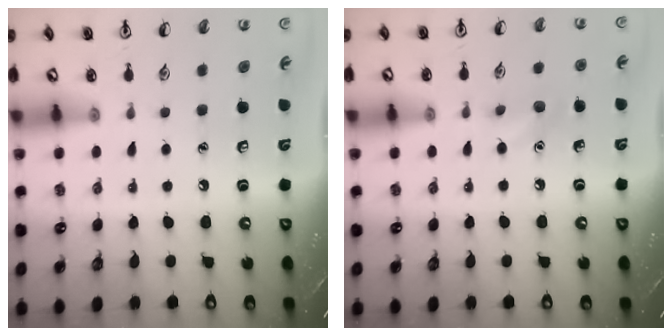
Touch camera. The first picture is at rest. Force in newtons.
{"total": 6.5, "press": 6.2, "slide": 1.9}